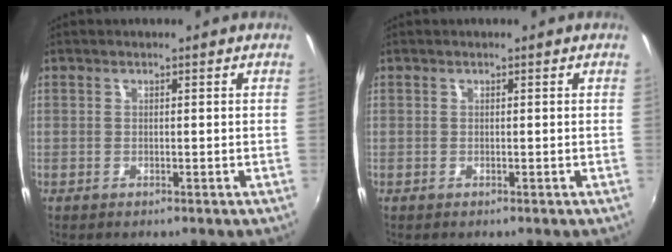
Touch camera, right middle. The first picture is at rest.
{"total": 0.0}